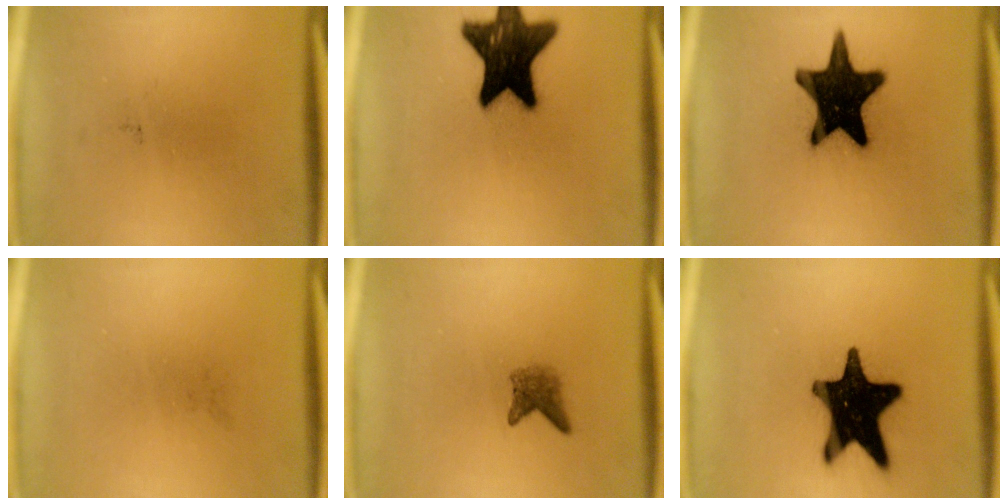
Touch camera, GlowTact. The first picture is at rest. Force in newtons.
{"total": 17.4}
{"total": 19.5}
{"total": 0.0}
{"total": 2.4}
{"total": 20.1}